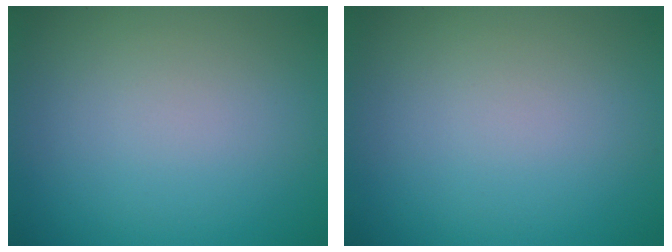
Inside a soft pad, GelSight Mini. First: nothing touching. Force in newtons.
{"total": 0.0}